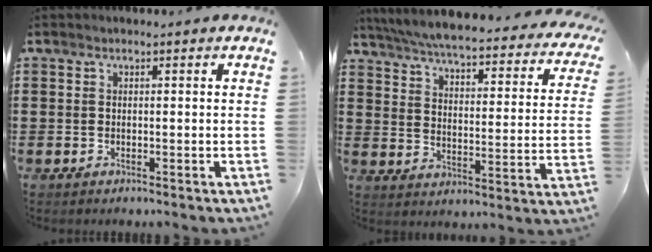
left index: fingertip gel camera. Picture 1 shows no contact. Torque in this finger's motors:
{"motor_torque": [1.45, -0.69, 1.05, 0.21]}